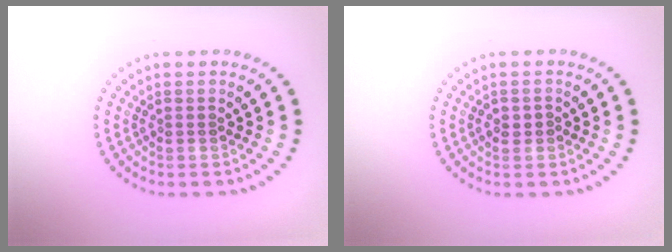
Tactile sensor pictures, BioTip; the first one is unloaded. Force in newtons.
{"total": 1.1, "press": 1.0, "slide": 0.5}